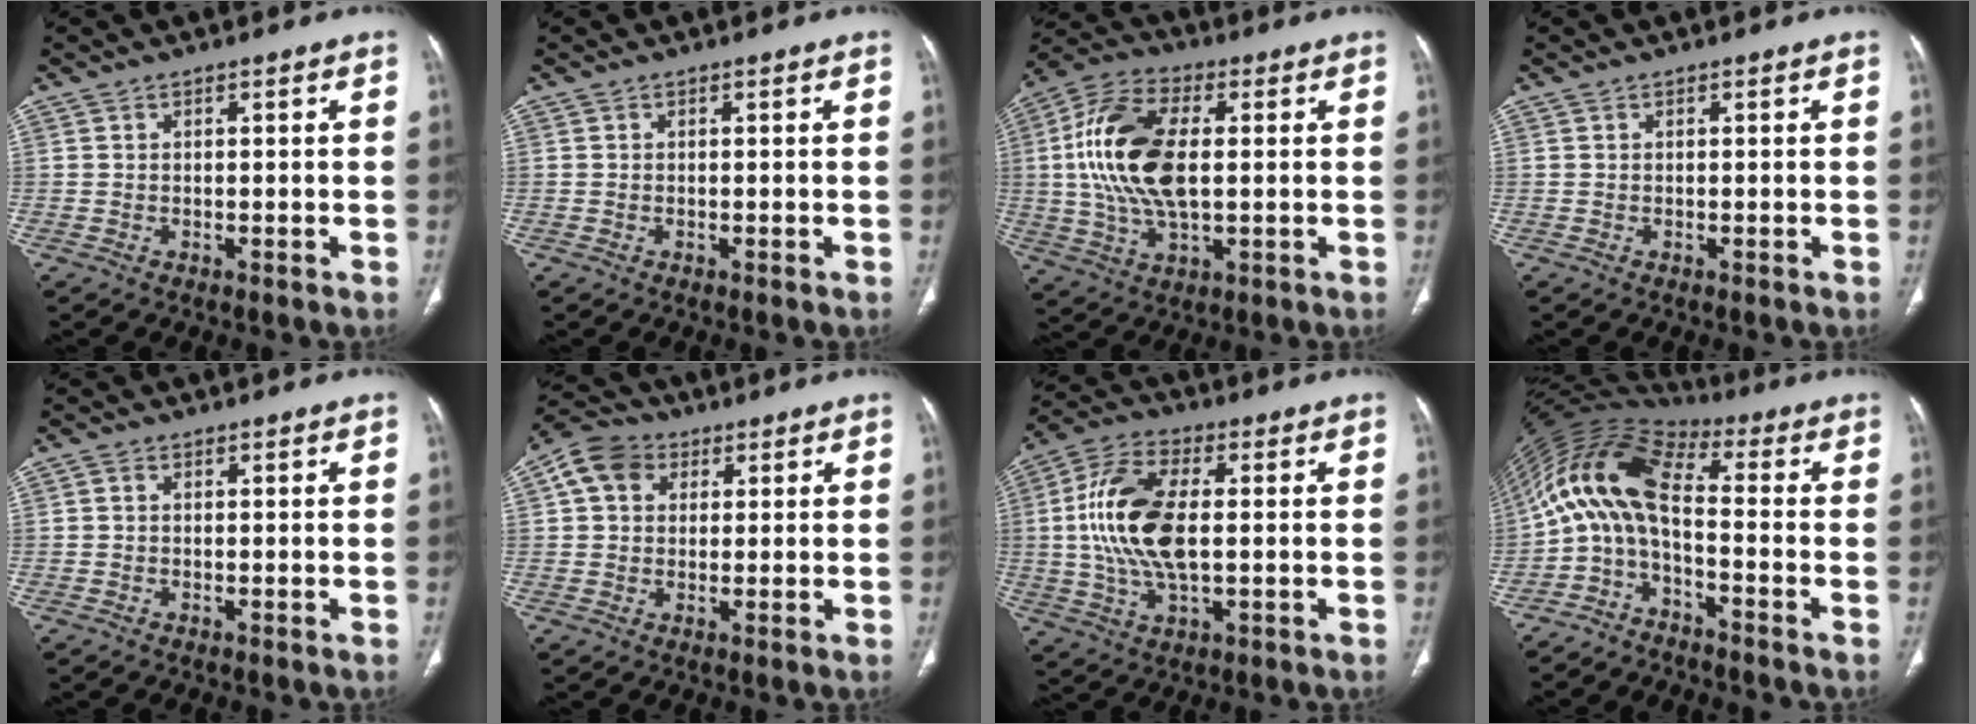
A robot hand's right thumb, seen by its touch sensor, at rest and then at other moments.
{"total": 0.0}
{"total": 17.3, "force": [1.5, 9.0, 14.7], "torque": [-0.302, 0.011, 0.028]}
{"total": 0.0}
{"total": 0.7, "force": [0.0, 0.6, 0.4], "torque": [-0.006, 0.001, -0.003]}
{"total": 8.1, "force": [2.7, 6.5, 4.0], "torque": [-0.062, 0.011, 0.041]}
{"total": 15.4, "force": [0.8, 7.6, 13.3], "torque": [-0.279, 0.011, 0.013]}
{"total": 11.4, "force": [-2.9, 4.5, 10.1], "torque": [-0.198, 0.073, -0.071]}